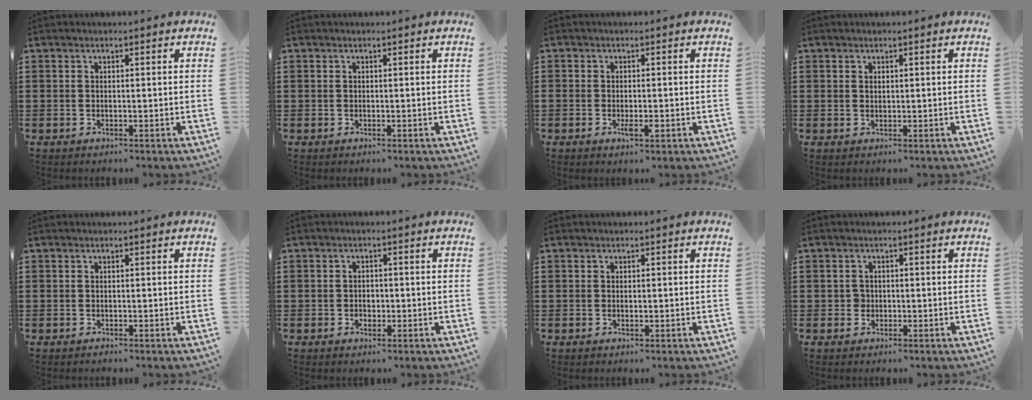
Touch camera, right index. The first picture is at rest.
{"total": 0.0}
{"total": 2.3, "force": [-0.9, 0.8, 1.9], "torque": [-0.041, -0.004, -0.017]}
{"total": 0.7, "force": [0.4, 0.5, 0.2], "torque": [-0.006, 0.002, 0.008]}
{"total": 0.0}
{"total": 1.5, "force": [-0.4, 1.2, 0.9], "torque": [-0.019, 0.004, -0.011]}
{"total": 0.6, "force": [-0.1, 0.3, 0.5], "torque": [-0.011, -0.001, -0.001]}
{"total": 1.3, "force": [-0.2, 1.3, 0.4], "torque": [-0.009, 0.005, -0.004]}